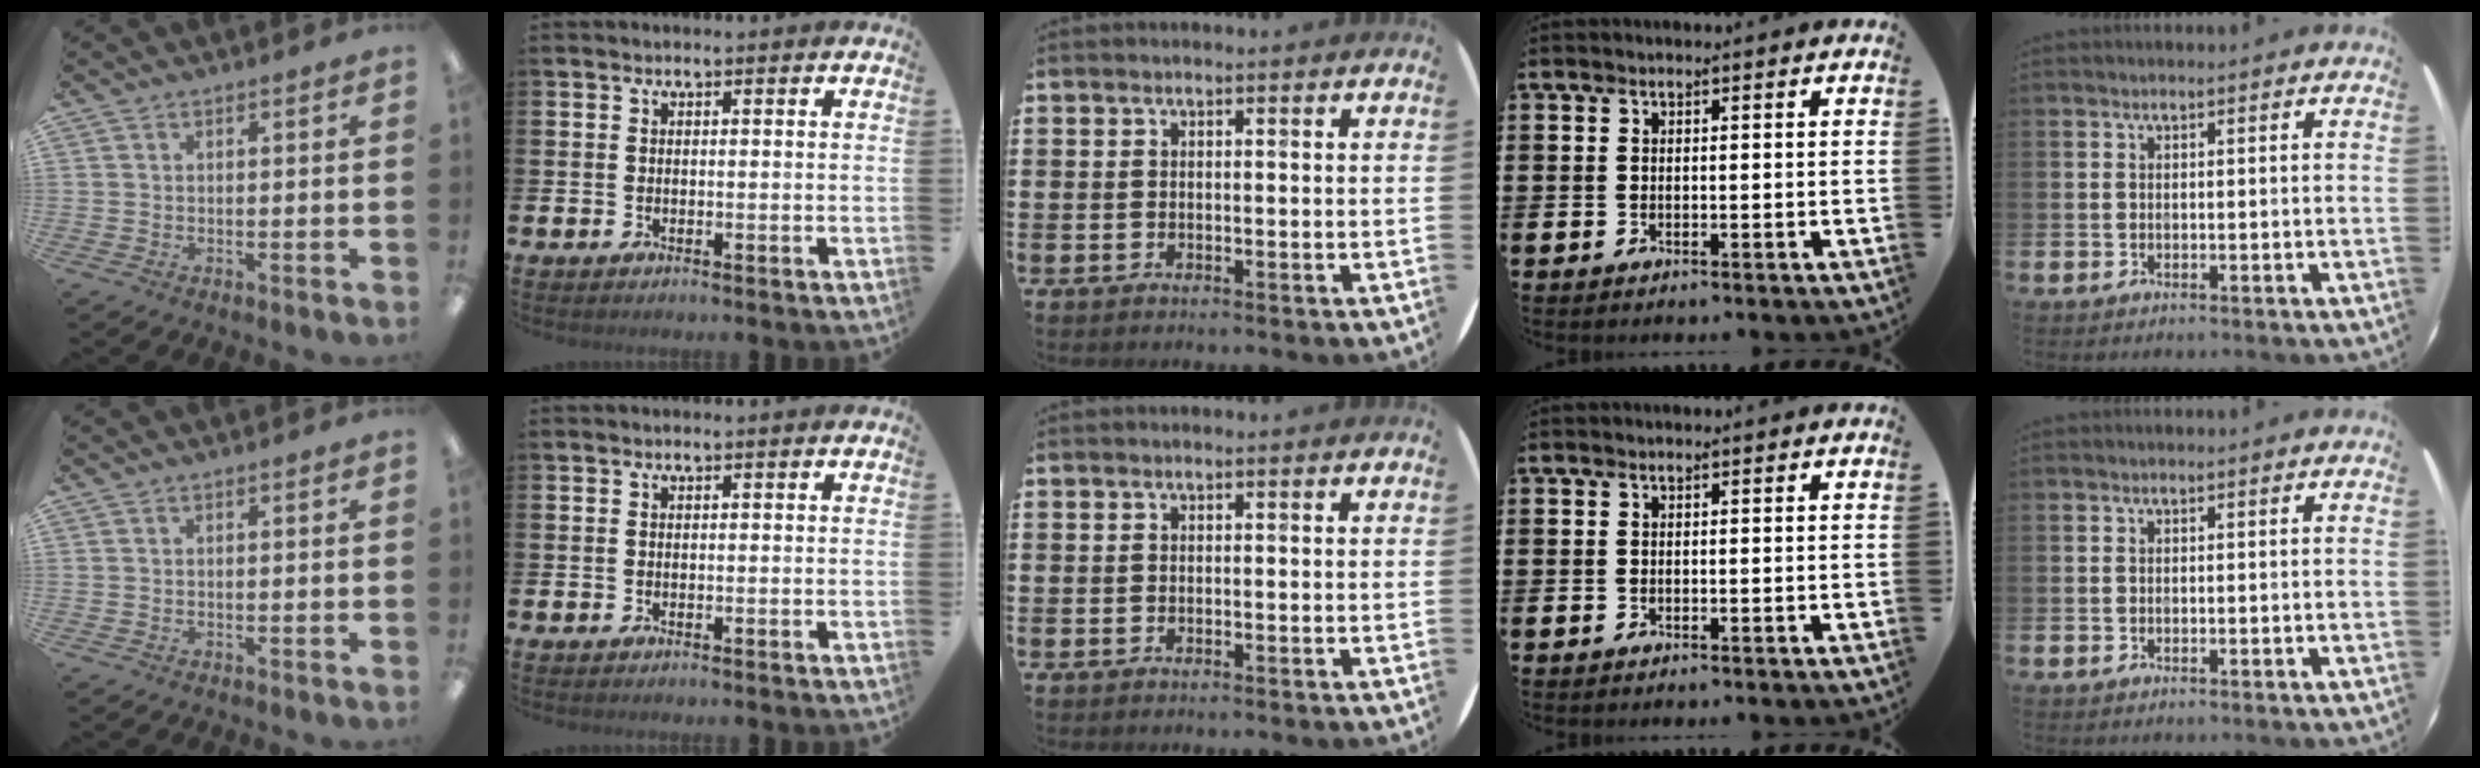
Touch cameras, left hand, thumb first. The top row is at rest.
{}